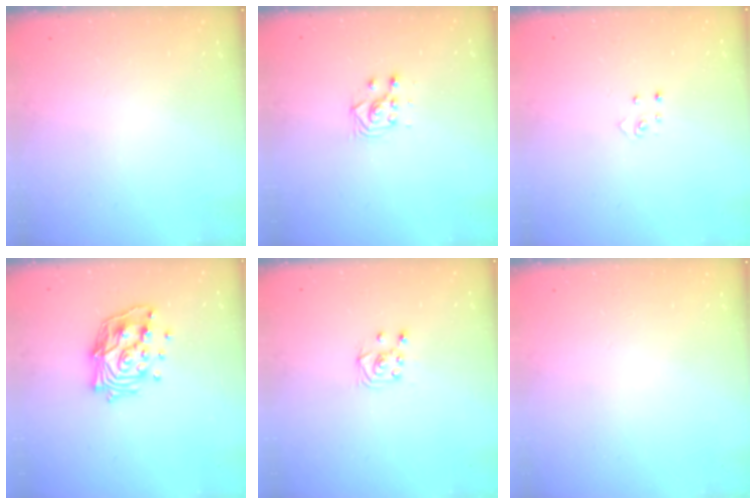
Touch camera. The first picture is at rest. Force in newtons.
{"total": 3.5, "press": 3.4, "slide": 0.9}
{"total": 2.6, "press": 2.6, "slide": 0.3}
{"total": 13.5, "press": 13.4, "slide": 1.0}
{"total": 4.5, "press": 4.5, "slide": 0.5}
{"total": 0.0}